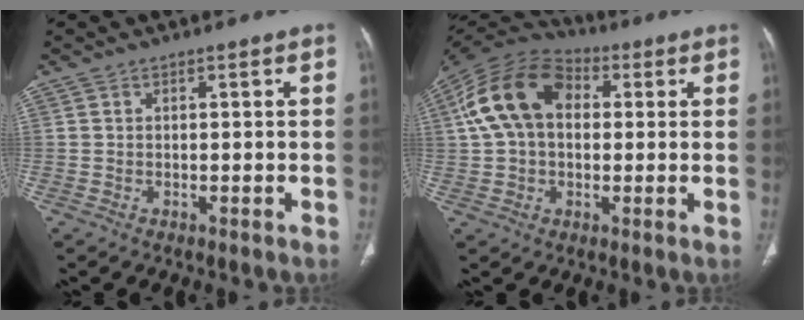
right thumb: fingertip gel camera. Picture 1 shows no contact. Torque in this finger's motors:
{"motor_torque": [-0.66, 1.43, 0.72, -0.50, 0.30]}